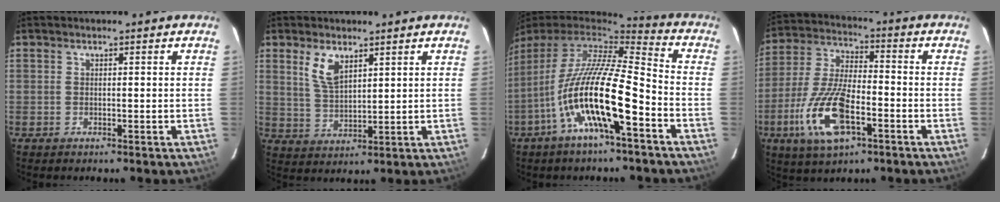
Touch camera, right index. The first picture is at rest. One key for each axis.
{"total": 6.2, "fx": 3.4, "fy": 2.8, "fz": 4.3, "tx": -0.083, "ty": 0.000, "tz": 0.073}
{"total": 18.2, "fx": -7.5, "fy": 3.4, "fz": 16.2, "tx": -0.296, "ty": -0.027, "tz": -0.145}
{"total": 15.8, "fx": -6.3, "fy": 6.2, "fz": 13.1, "tx": -0.284, "ty": -0.011, "tz": -0.119}